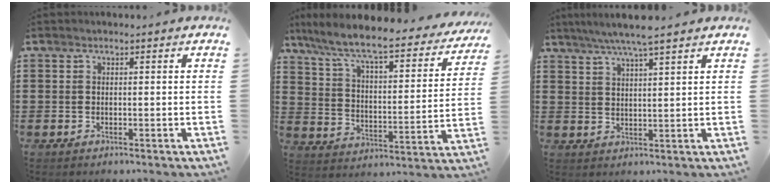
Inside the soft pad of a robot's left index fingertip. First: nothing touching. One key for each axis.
{"total": 8.4, "fx": 7.0, "fy": 0.6, "fz": 4.5, "tx": -0.116, "ty": -0.053, "tz": 0.113}
{"total": 5.3, "fx": 4.3, "fy": -0.3, "fz": 3.0, "tx": -0.069, "ty": -0.007, "tz": 0.076}